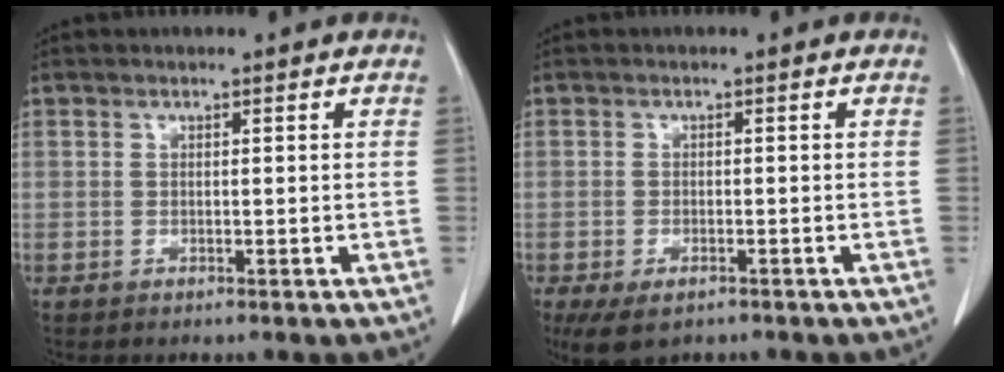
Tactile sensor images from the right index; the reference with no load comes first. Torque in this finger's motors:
{"motor_torque": [0.66, -0.67, 0.20, 0.07]}